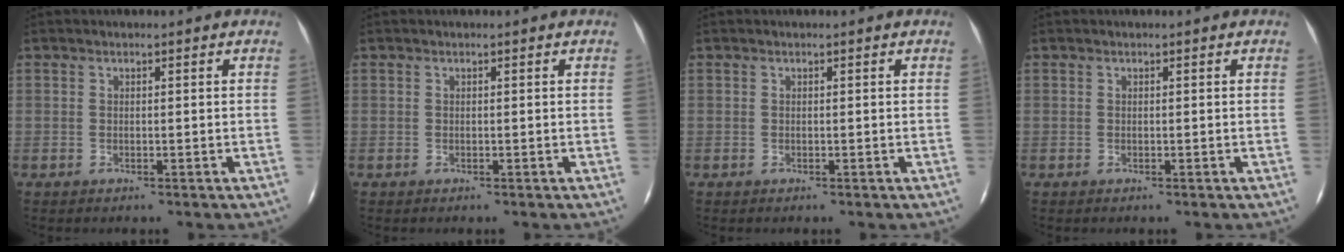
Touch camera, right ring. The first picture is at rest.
{"total": 0.0}
{"total": 0.0}
{"total": 0.0}